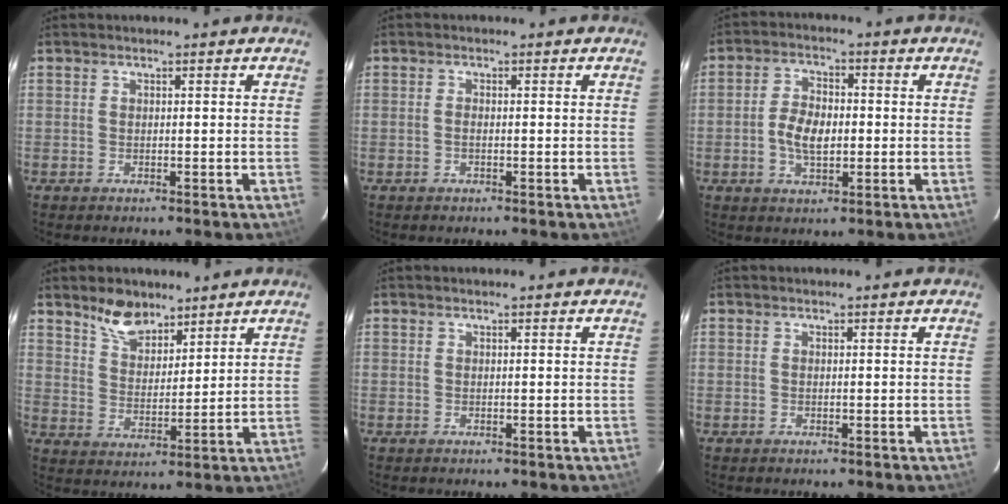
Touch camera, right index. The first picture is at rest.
{"total": 0.8, "force": [-0.2, 0.4, 0.7], "torque": [-0.017, 0.001, -0.006]}
{"total": 6.0, "force": [-0.9, 3.3, 5.0], "torque": [-0.100, 0.006, -0.015]}
{"total": 7.3, "force": [6.0, 3.1, 2.8], "torque": [-0.043, 0.005, 0.113]}
{"total": 0.0}
{"total": 0.0}